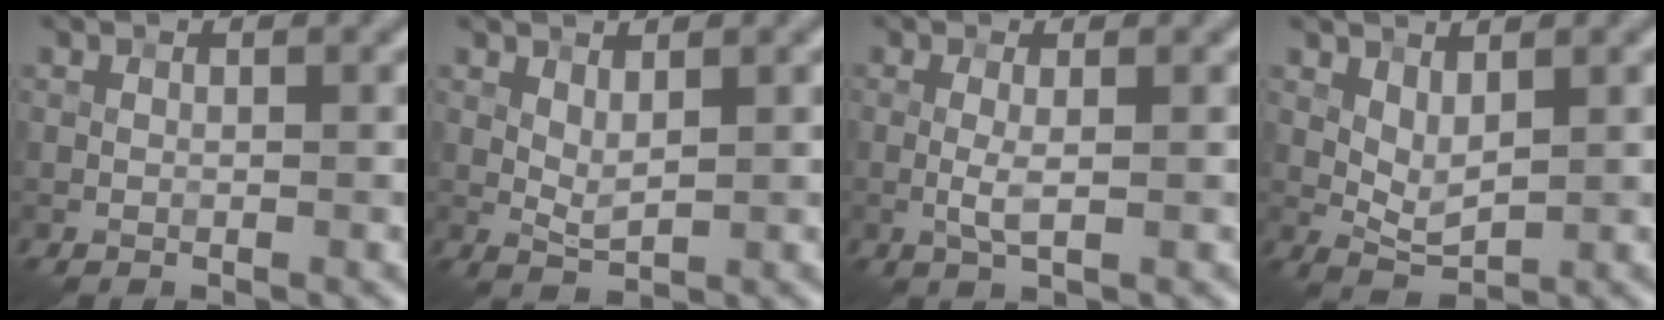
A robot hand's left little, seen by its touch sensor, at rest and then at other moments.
{"total": 1.7, "force": [0.7, 0.7, 1.4], "torque": [-0.034, -0.005, 0.016]}
{"total": 1.6, "force": [-0.2, 0.2, 1.6], "torque": [-0.036, 0.000, -0.007]}
{"total": 2.4, "force": [0.8, 1.2, 1.9], "torque": [-0.041, -0.009, 0.022]}